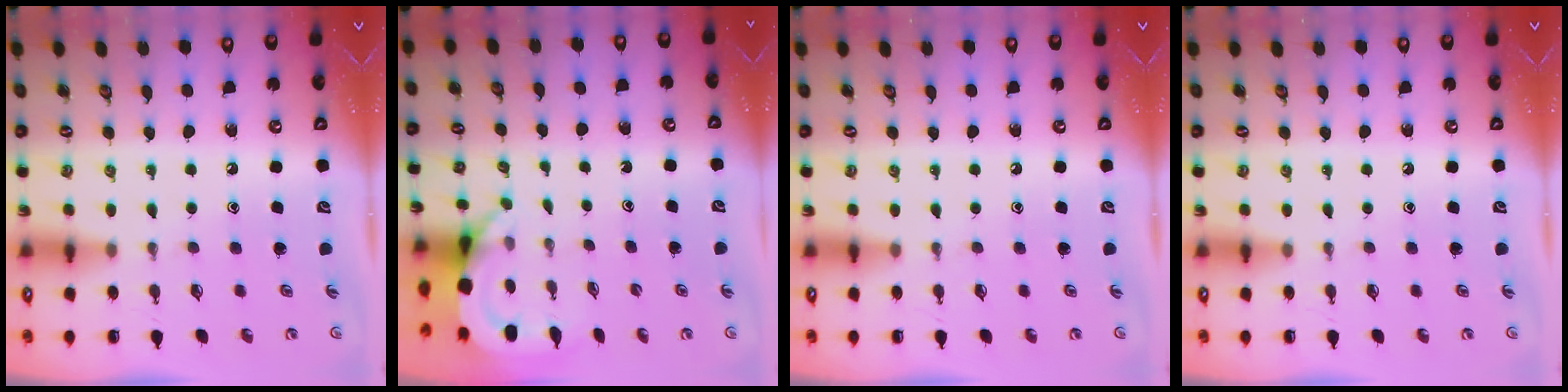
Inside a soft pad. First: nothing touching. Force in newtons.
{"total": 3.5, "press": 3.5, "slide": 0.2}
{"total": 0.0}
{"total": 0.0}